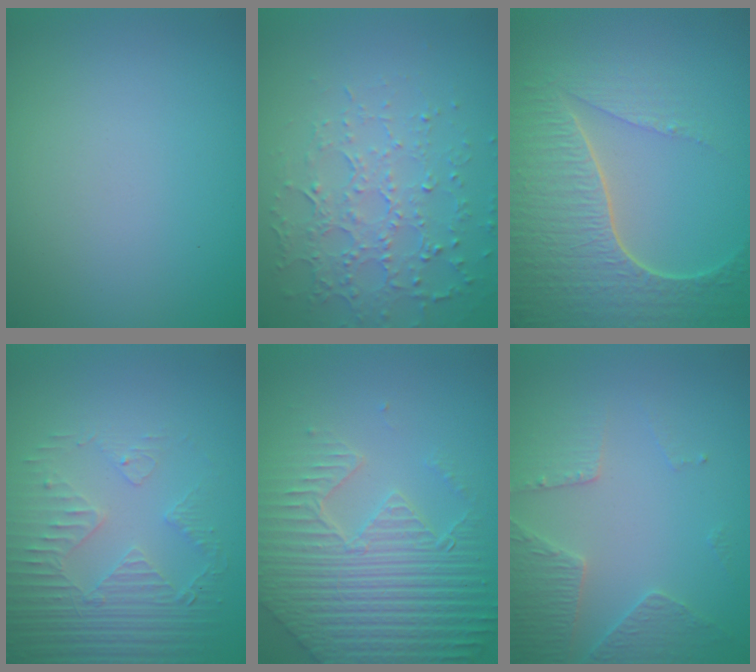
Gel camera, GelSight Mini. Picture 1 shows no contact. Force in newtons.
{"total": 4.9, "press": 3.5, "slide": 3.4}
{"total": 7.7, "press": 5.6, "slide": 5.3}
{"total": 4.0, "press": 3.6, "slide": 1.8}
{"total": 8.2, "press": 5.9, "slide": 5.6}
{"total": 3.7, "press": 3.5, "slide": 1.2}